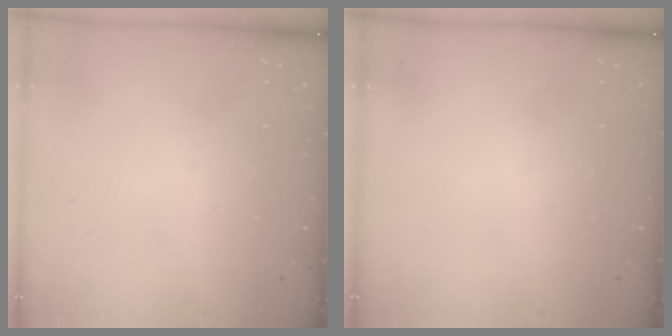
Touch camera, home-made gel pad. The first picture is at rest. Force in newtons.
{"total": 0.0}